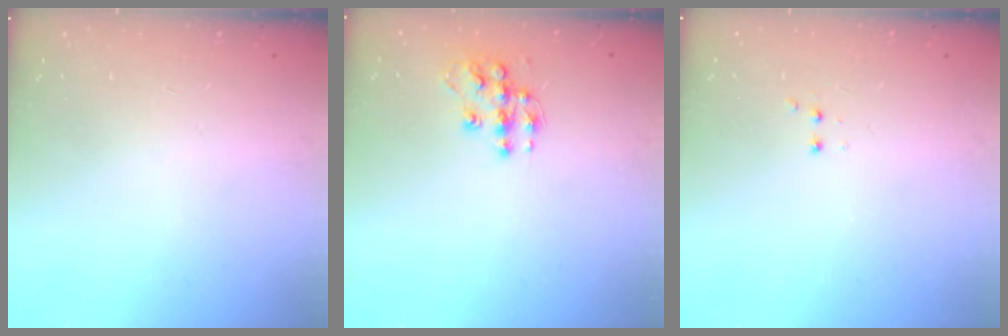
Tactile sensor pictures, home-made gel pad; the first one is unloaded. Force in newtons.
{"total": 10.8, "press": 10.8, "slide": 0.6}
{"total": 2.8, "press": 2.8, "slide": 0.6}